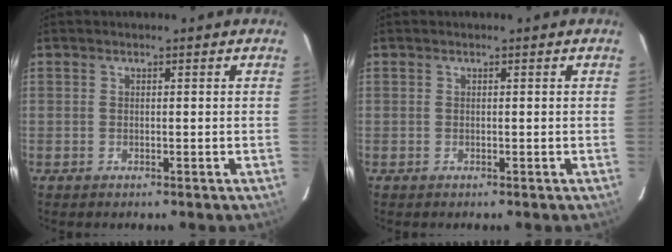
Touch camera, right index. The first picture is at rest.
{"total": 0.0}